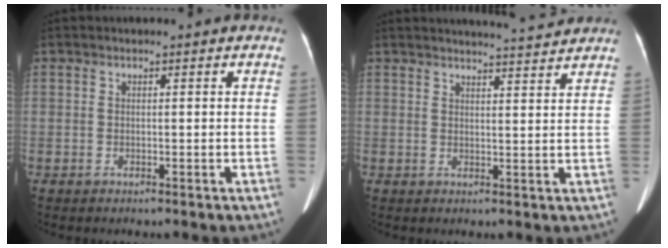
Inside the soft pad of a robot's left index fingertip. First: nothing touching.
{"total": 6.5, "force": [6.3, -0.4, 1.5], "torque": [-0.030, 0.000, 0.077]}